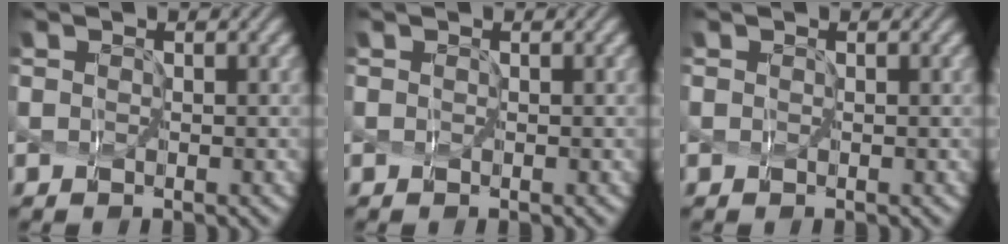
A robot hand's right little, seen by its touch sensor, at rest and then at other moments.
{"total": 0.0}
{"total": 0.0}